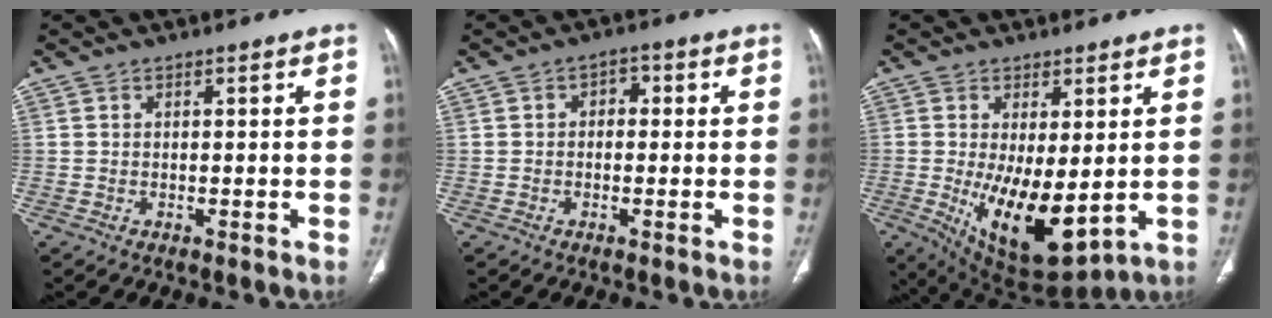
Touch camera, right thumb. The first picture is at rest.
{"total": 2.6, "force": [0.2, 1.9, 1.7], "torque": [-0.010, 0.010, -0.005]}
{"total": 13.1, "force": [-1.2, 5.6, 11.8], "torque": [-0.187, -0.030, 0.004]}